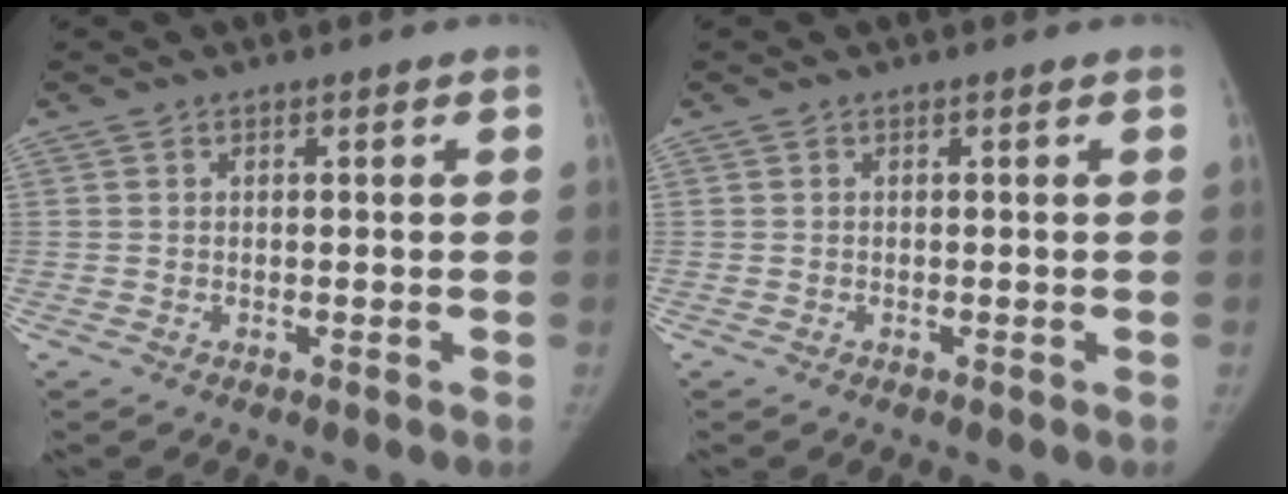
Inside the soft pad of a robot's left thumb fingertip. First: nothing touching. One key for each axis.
{"total": 0.0}